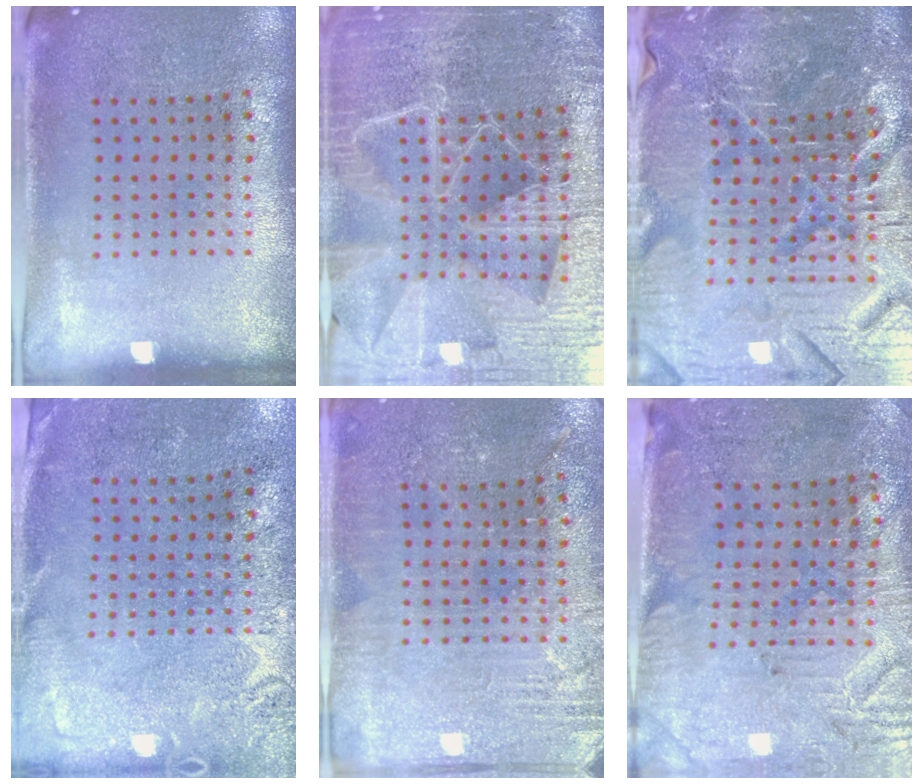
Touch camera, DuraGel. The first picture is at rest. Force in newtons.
{"total": 6.3, "press": 5.5, "slide": 3.1}
{"total": 6.9, "press": 6.2, "slide": 3.0}
{"total": 2.8, "press": 2.3, "slide": 1.5}
{"total": 2.9, "press": 2.9, "slide": 0.4}
{"total": 3.1, "press": 2.7, "slide": 1.4}